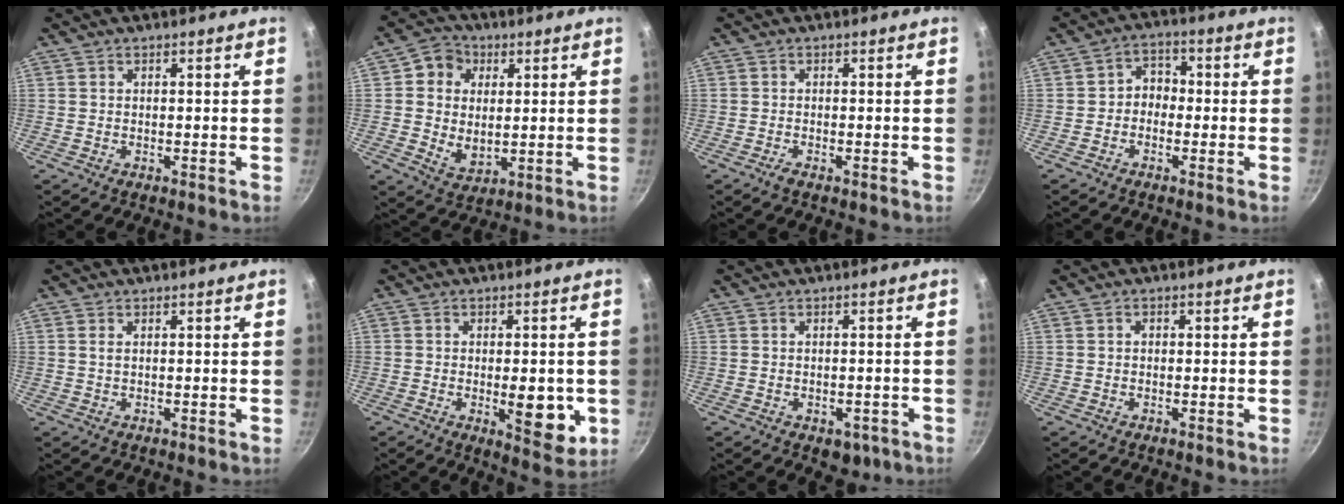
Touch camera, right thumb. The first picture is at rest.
{"total": 9.7, "force": [2.4, 8.0, 4.8], "torque": [-0.050, -0.020, 0.039]}
{"total": 1.2, "force": [-0.8, 0.2, 0.8], "torque": [-0.025, 0.003, -0.019]}
{"total": 4.4, "force": [-0.9, 3.6, 2.4], "torque": [-0.008, 0.021, -0.028]}
{"total": 1.0, "force": [0.3, 0.5, 0.8], "torque": [-0.015, 0.001, 0.005]}
{"total": 9.2, "force": [-1.6, 4.0, 8.1], "torque": [-0.087, -0.014, -0.017]}
{"total": 4.4, "force": [-2.1, 2.7, 2.7], "torque": [-0.019, 0.014, -0.014]}
{"total": 0.8, "force": [-0.1, 0.7, 0.4], "torque": [-0.006, 0.005, -0.002]}